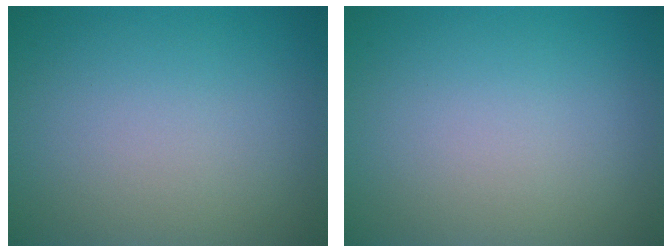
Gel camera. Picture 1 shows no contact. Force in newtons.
{"total": 0.0}